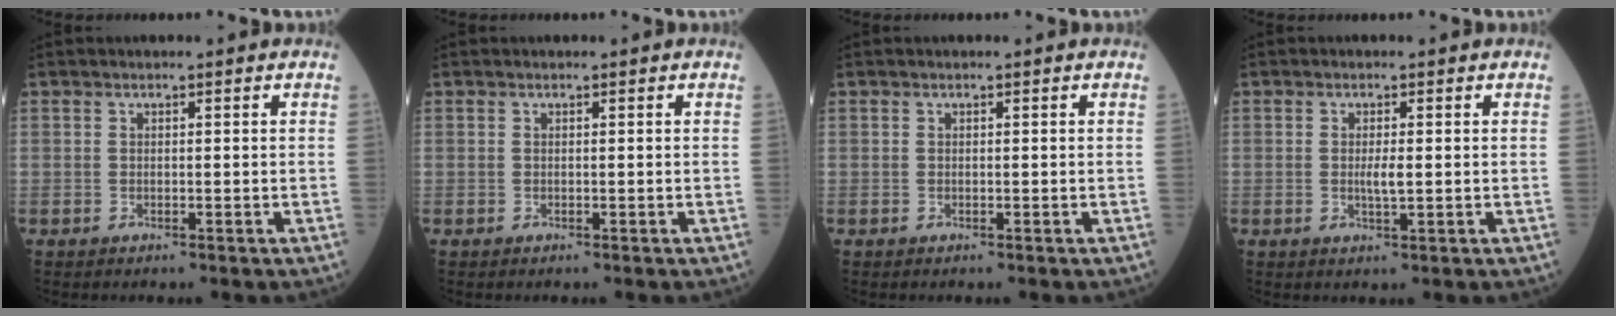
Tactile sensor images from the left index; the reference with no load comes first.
{"total": 0.0}
{"total": 0.0}
{"total": 2.1, "force": [0.0, 0.3, 2.1], "torque": [-0.044, -0.002, 0.002]}